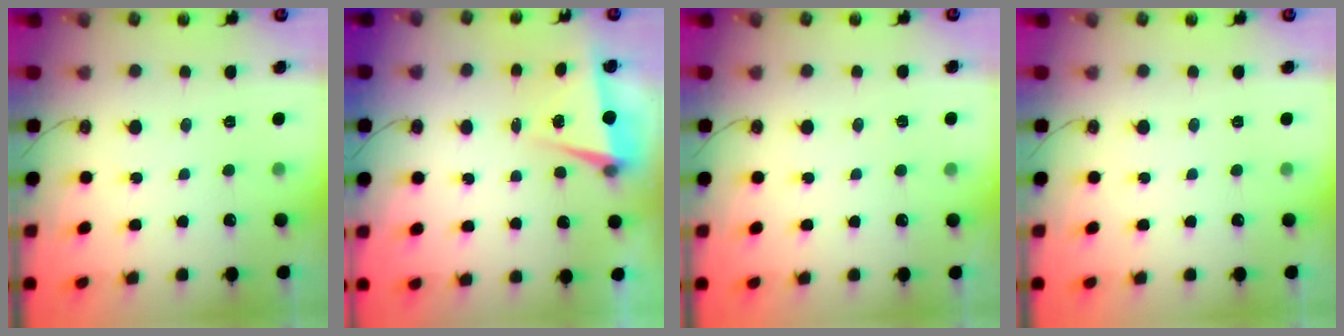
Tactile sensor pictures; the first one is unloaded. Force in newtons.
{"total": 4.2, "press": 3.4, "slide": 2.5}
{"total": 4.6, "press": 1.3, "slide": 4.4}
{"total": 0.0}